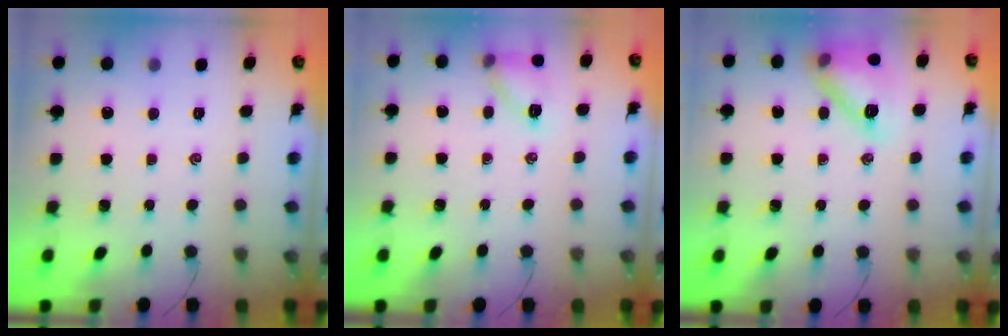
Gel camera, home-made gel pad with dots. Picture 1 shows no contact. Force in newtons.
{"total": 9.3, "press": 9.3, "slide": 0.3}
{"total": 13.7, "press": 13.7, "slide": 0.6}